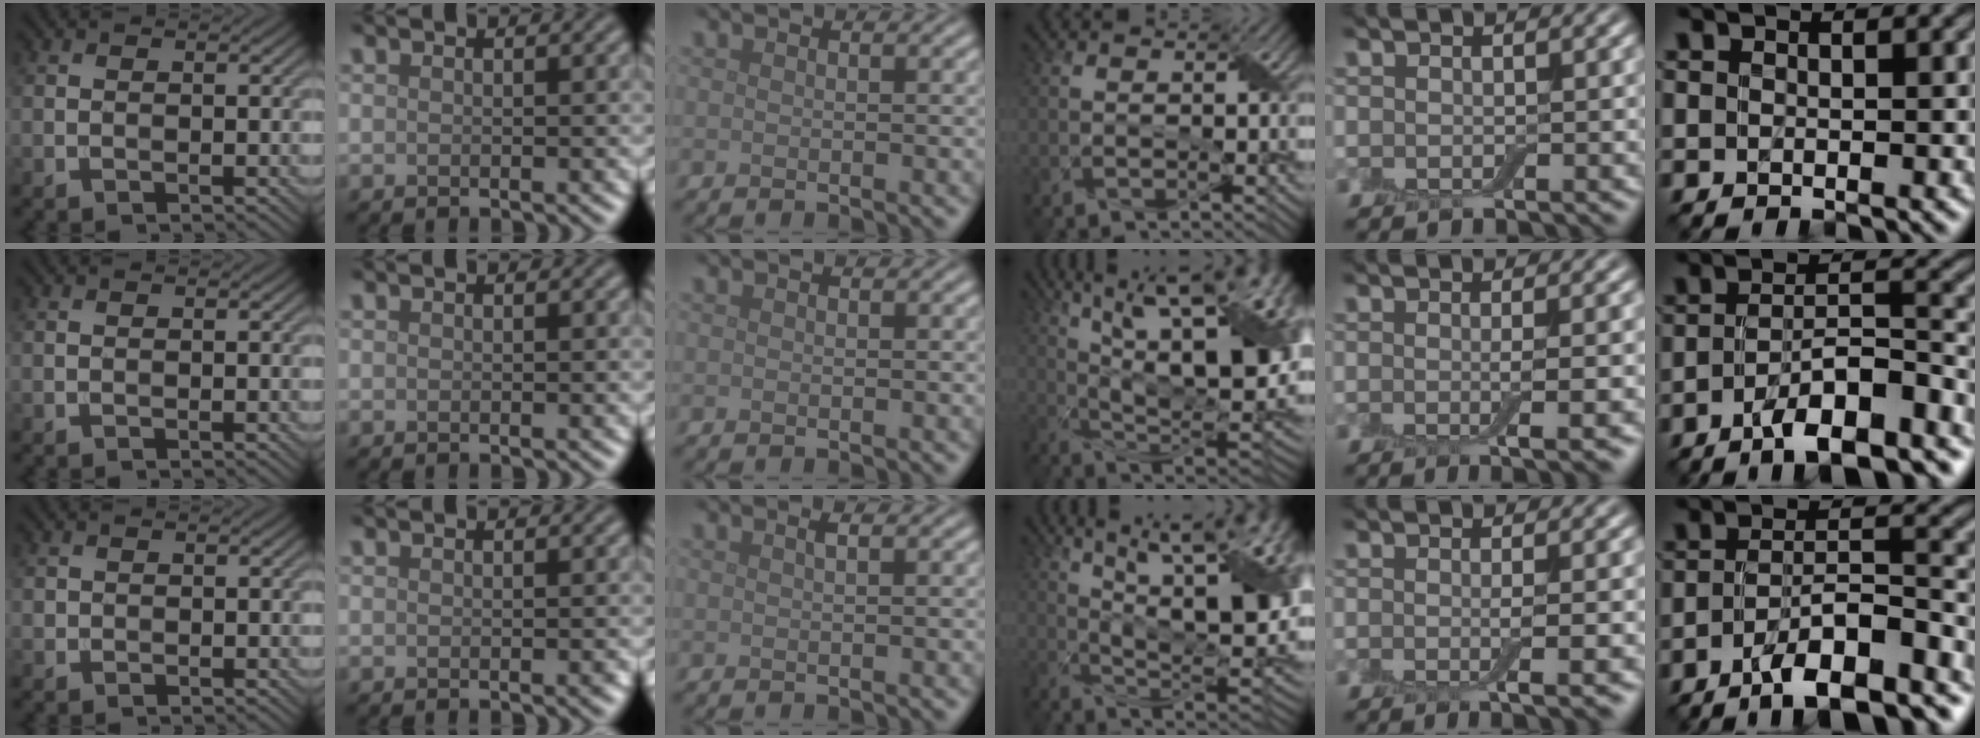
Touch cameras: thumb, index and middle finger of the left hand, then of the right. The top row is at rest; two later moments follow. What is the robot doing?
{"motion": "wrap", "object": "adhesive wrap"}